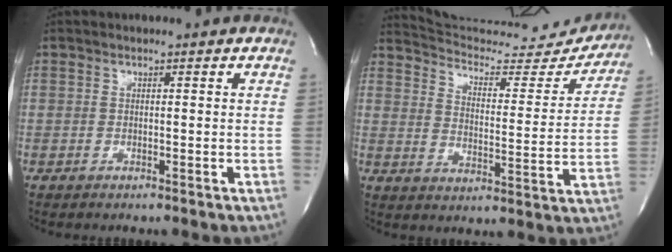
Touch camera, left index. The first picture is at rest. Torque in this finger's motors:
{"motor_torque": [-0.99, -1.15, -0.25, -0.03]}